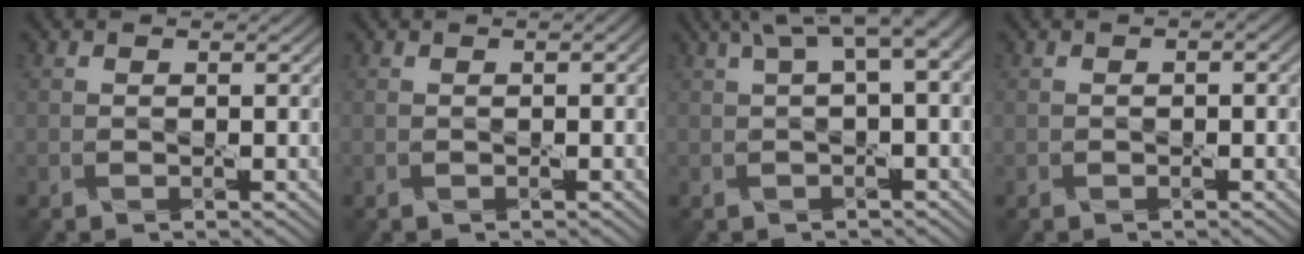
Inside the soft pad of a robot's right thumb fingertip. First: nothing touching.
{"total": 0.5, "force": [0.1, 0.1, 0.5], "torque": [-0.008, 0.004, 0.000]}
{"total": 6.0, "force": [2.1, 1.5, 5.4], "torque": [-0.087, 0.028, 0.037]}
{"total": 1.1, "force": [0.1, 0.4, 1.0], "torque": [-0.014, 0.005, -0.001]}